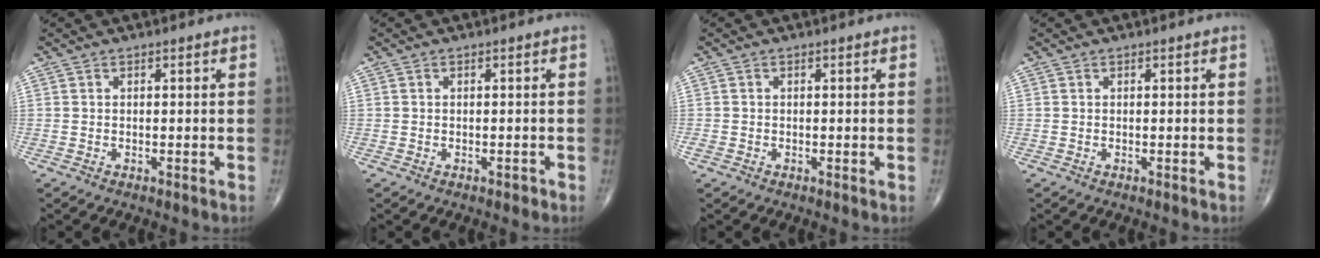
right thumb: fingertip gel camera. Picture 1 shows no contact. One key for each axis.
{"total": 0.7, "fx": -0.4, "fy": 0.4, "fz": 0.4, "tx": -0.003, "ty": 0.000, "tz": -0.007}
{"total": 1.1, "fx": -0.4, "fy": 0.8, "fz": 0.7, "tx": -0.016, "ty": -0.003, "tz": -0.009}
{"total": 0.0}